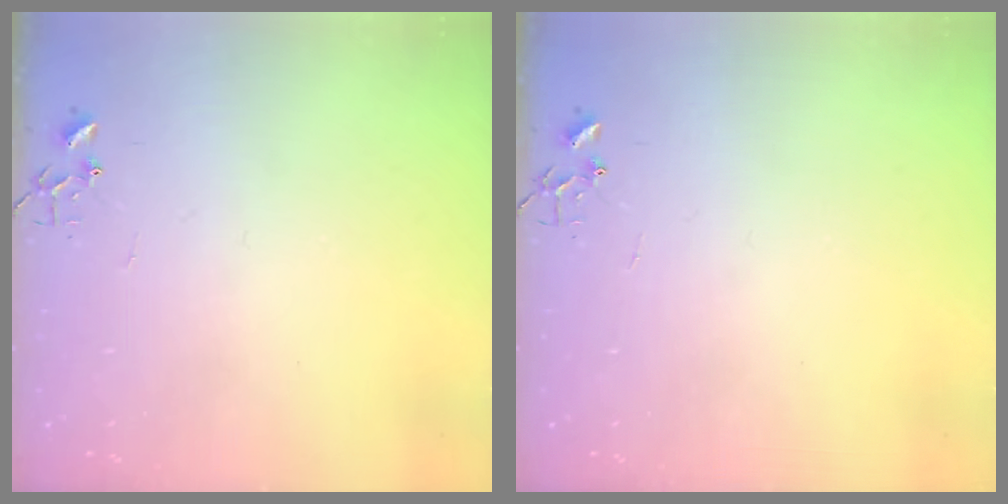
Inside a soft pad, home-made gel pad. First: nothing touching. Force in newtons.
{"total": 0.0}